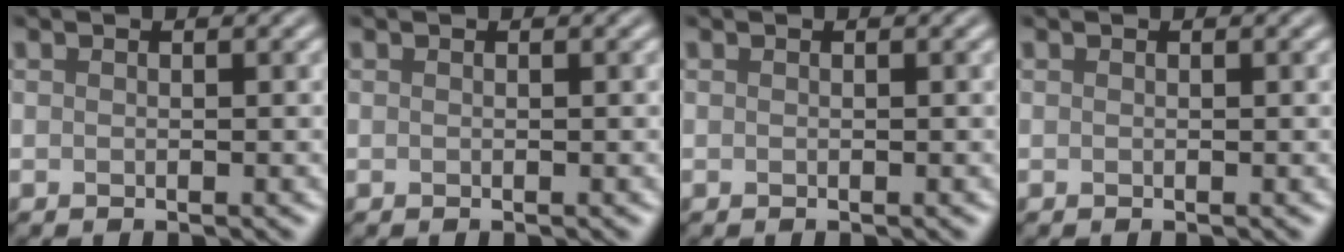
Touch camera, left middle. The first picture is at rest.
{"total": 0.0}
{"total": 0.0}
{"total": 0.0}